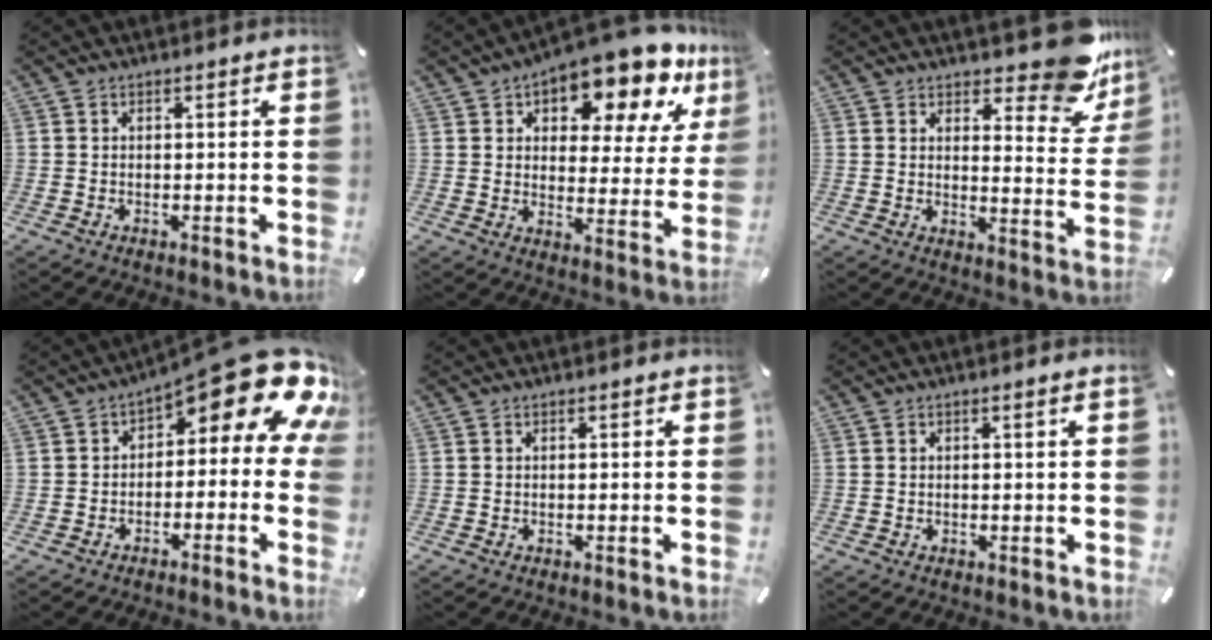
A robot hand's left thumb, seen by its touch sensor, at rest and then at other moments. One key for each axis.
{"total": 16.2, "fx": 12.0, "fy": 6.5, "fz": 8.7, "tx": -0.114, "ty": -0.097, "tz": 0.194}
{"total": 13.5, "fx": 10.3, "fy": 5.3, "fz": 6.9, "tx": -0.071, "ty": -0.086, "tz": 0.177}
{"total": 15.3, "fx": 8.3, "fy": 6.1, "fz": 11.3, "tx": -0.150, "ty": -0.064, "tz": 0.136}
{"total": 0.0}
{"total": 0.8, "fx": 0.3, "fy": -0.1, "fz": 0.8, "tx": -0.012, "ty": -0.002, "tz": 0.005}